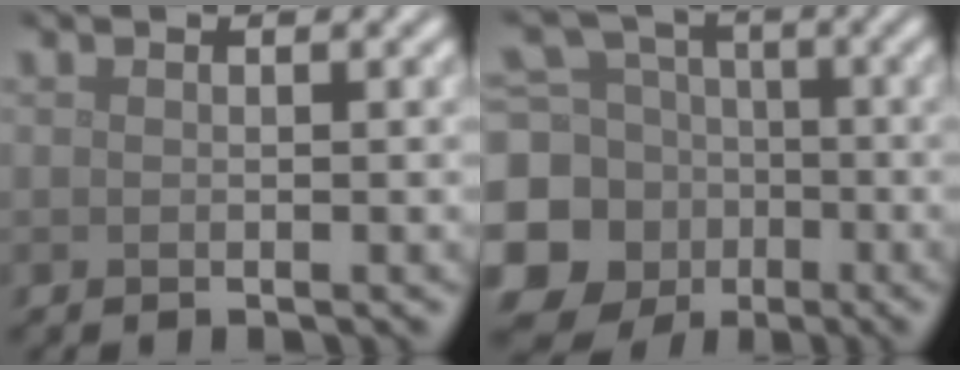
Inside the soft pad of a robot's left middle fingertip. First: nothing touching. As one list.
[{"total": 14.6, "force": [-4.1, 13.4, 4.3], "torque": [-0.130, -0.033, -0.098]}]